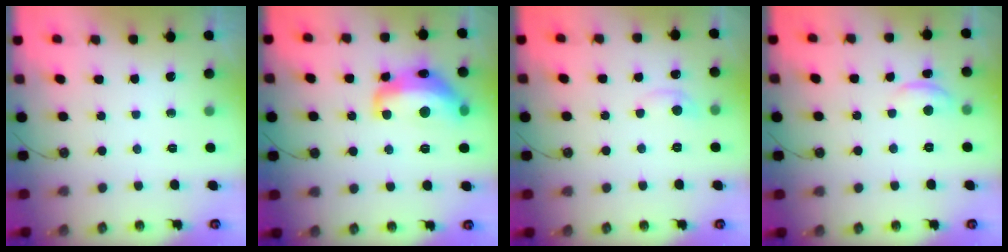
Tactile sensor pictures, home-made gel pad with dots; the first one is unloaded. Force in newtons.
{"total": 9.0, "press": 9.0, "slide": 0.8}
{"total": 1.0, "press": 0.7, "slide": 0.7}
{"total": 0.6, "press": 0.0, "slide": 0.6}